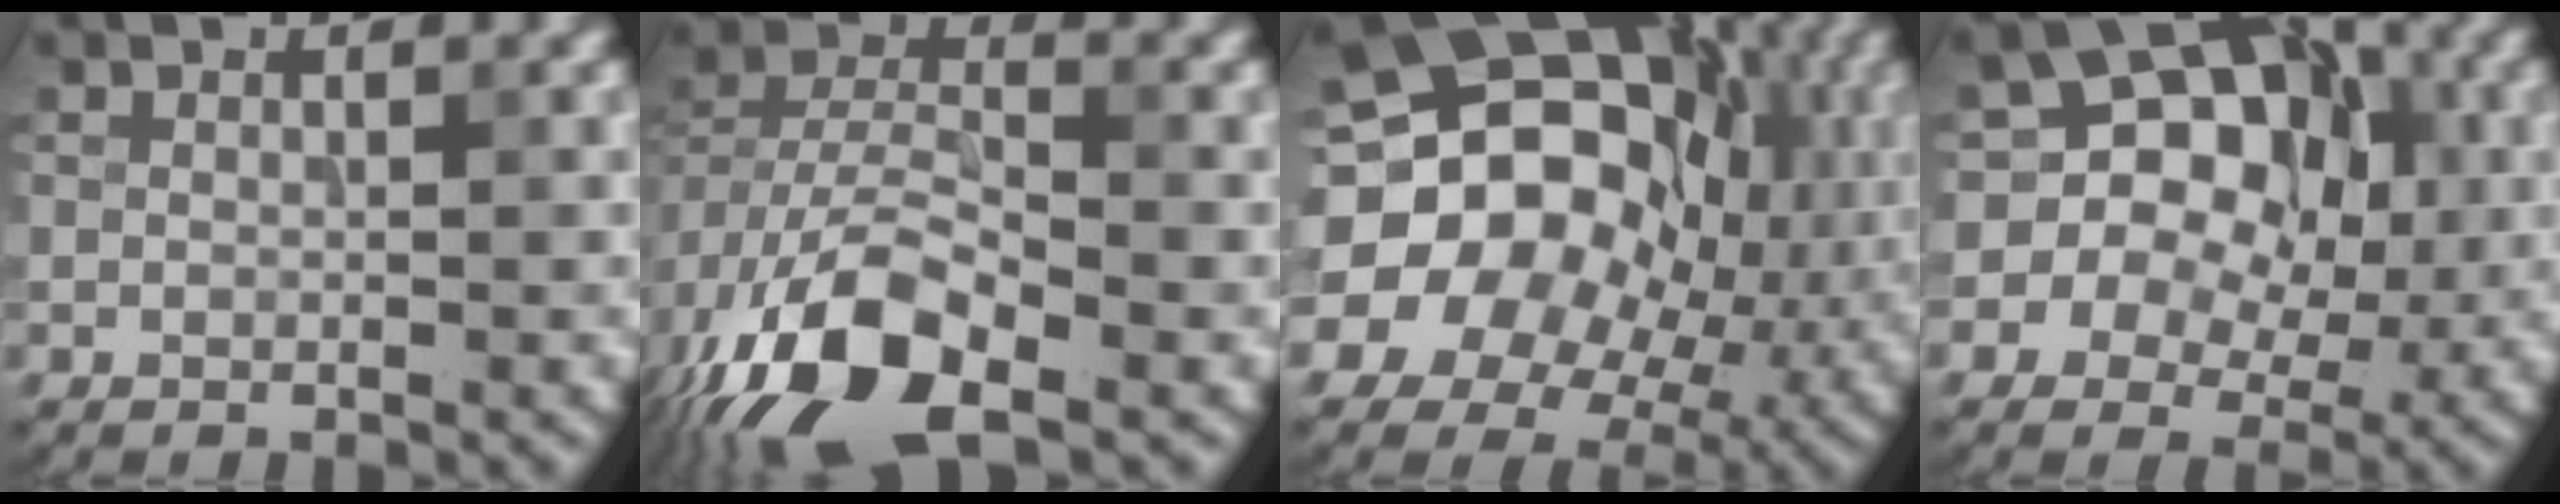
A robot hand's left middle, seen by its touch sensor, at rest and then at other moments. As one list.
[{"total": 12.5, "force": [-6.4, 6.1, 9.0], "torque": [-0.178, -0.015, -0.121]}, {"total": 19.7, "force": [1.1, 16.5, 10.7], "torque": [-0.189, 0.017, -0.004]}, {"total": 11.2, "force": [1.2, 9.2, 6.3], "torque": [-0.078, 0.042, -0.015]}]